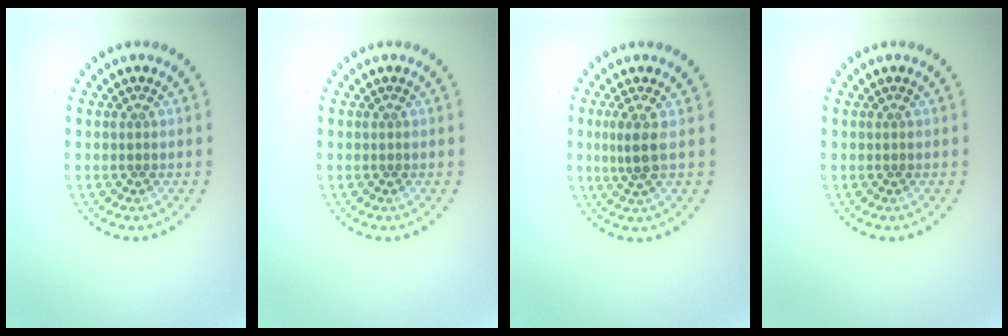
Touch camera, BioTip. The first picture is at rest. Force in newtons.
{"total": 0.0}
{"total": 2.1, "press": 1.6, "slide": 1.4}
{"total": 0.0}